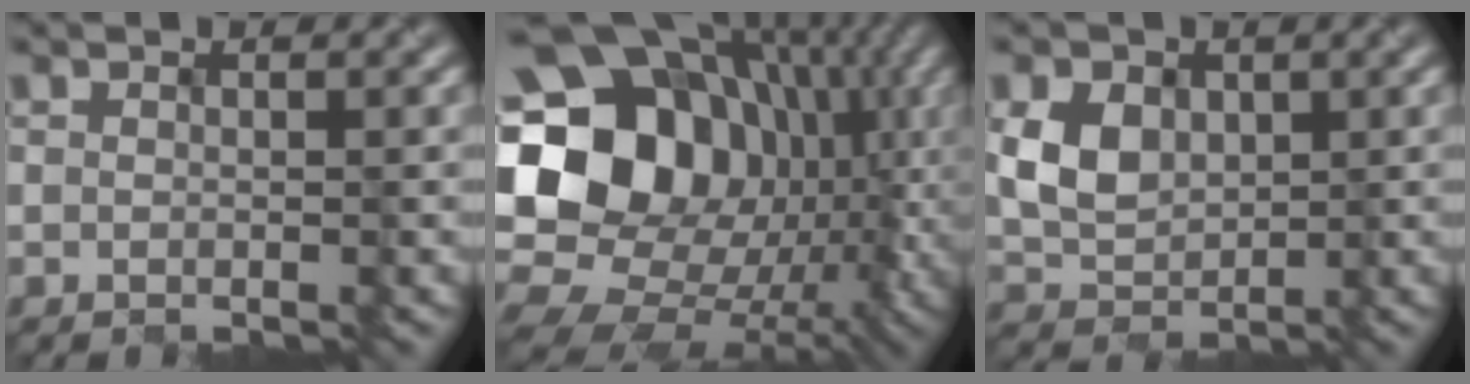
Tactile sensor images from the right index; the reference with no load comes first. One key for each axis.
{"total": 18.9, "fx": 2.5, "fy": 15.1, "fz": 11.1, "tx": -0.192, "ty": 0.023, "tz": 0.046}
{"total": 3.8, "fx": 0.8, "fy": 3.1, "fz": 2.1, "tx": -0.053, "ty": -0.003, "tz": 0.017}